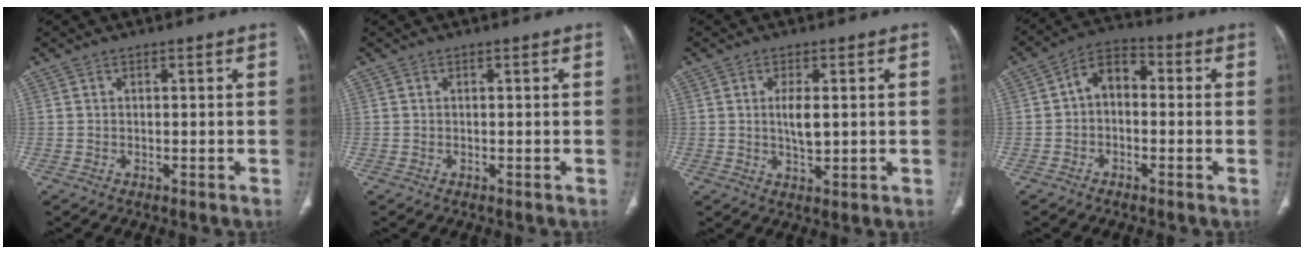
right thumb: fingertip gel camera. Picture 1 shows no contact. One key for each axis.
{"total": 0.0}
{"total": 4.6, "fx": 0.6, "fy": 1.7, "fz": 4.2, "tx": -0.079, "ty": -0.009, "tz": 0.014}
{"total": 6.6, "fx": -0.3, "fy": 4.6, "fz": 4.7, "tx": -0.057, "ty": 0.027, "tz": -0.024}